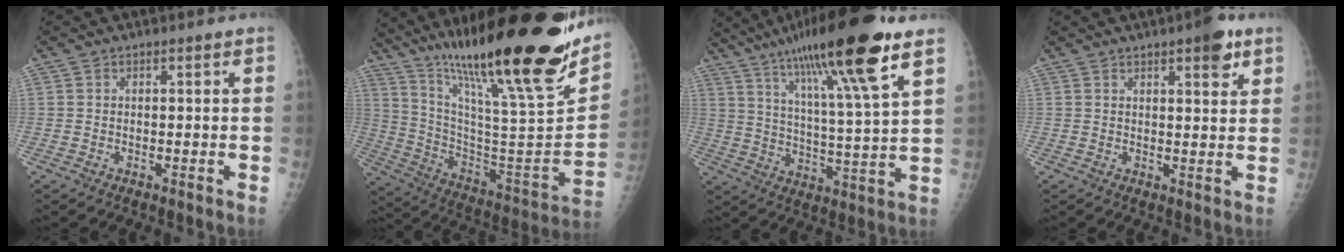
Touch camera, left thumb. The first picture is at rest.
{"total": 35.4, "force": [24.1, 5.6, 25.3], "torque": [-0.375, -0.086, 0.387]}
{"total": 21.1, "force": [13.2, 1.6, 16.4], "torque": [-0.268, -0.040, 0.218]}
{"total": 5.5, "force": [3.3, 1.7, 4.1], "torque": [-0.043, -0.013, 0.038]}